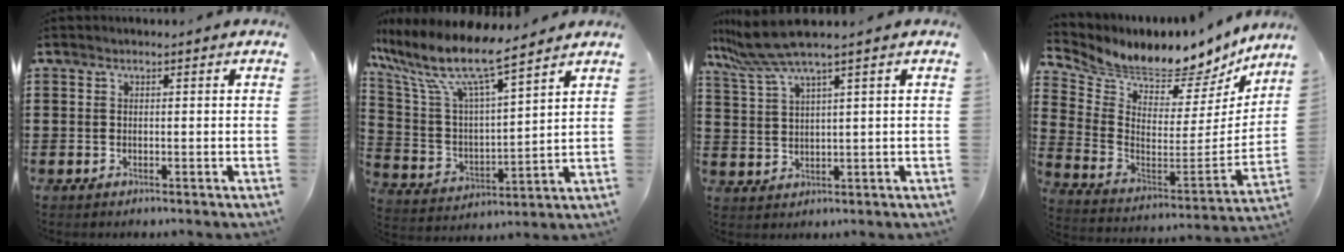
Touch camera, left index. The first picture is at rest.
{"total": 9.7, "force": [7.9, 1.4, 5.5], "torque": [-0.148, -0.051, 0.128]}
{"total": 6.7, "force": [4.7, 0.1, 4.8], "torque": [-0.122, -0.013, 0.080]}
{"total": 5.6, "force": [5.6, 1.0, -0.1], "torque": [-0.031, -0.072, 0.087]}